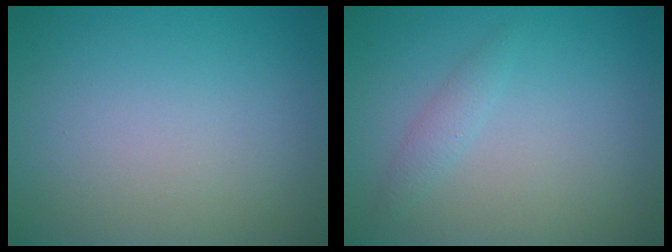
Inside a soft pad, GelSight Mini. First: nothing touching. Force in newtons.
{"total": 1.2, "press": 1.2, "slide": 0.1}